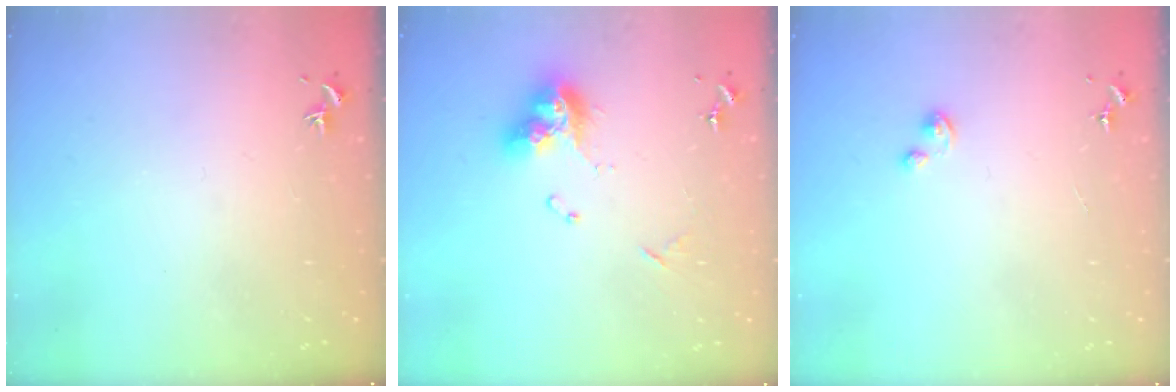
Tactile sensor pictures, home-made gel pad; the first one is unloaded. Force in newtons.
{"total": 12.9, "press": 12.9, "slide": 1.0}
{"total": 1.9, "press": 1.9, "slide": 0.2}